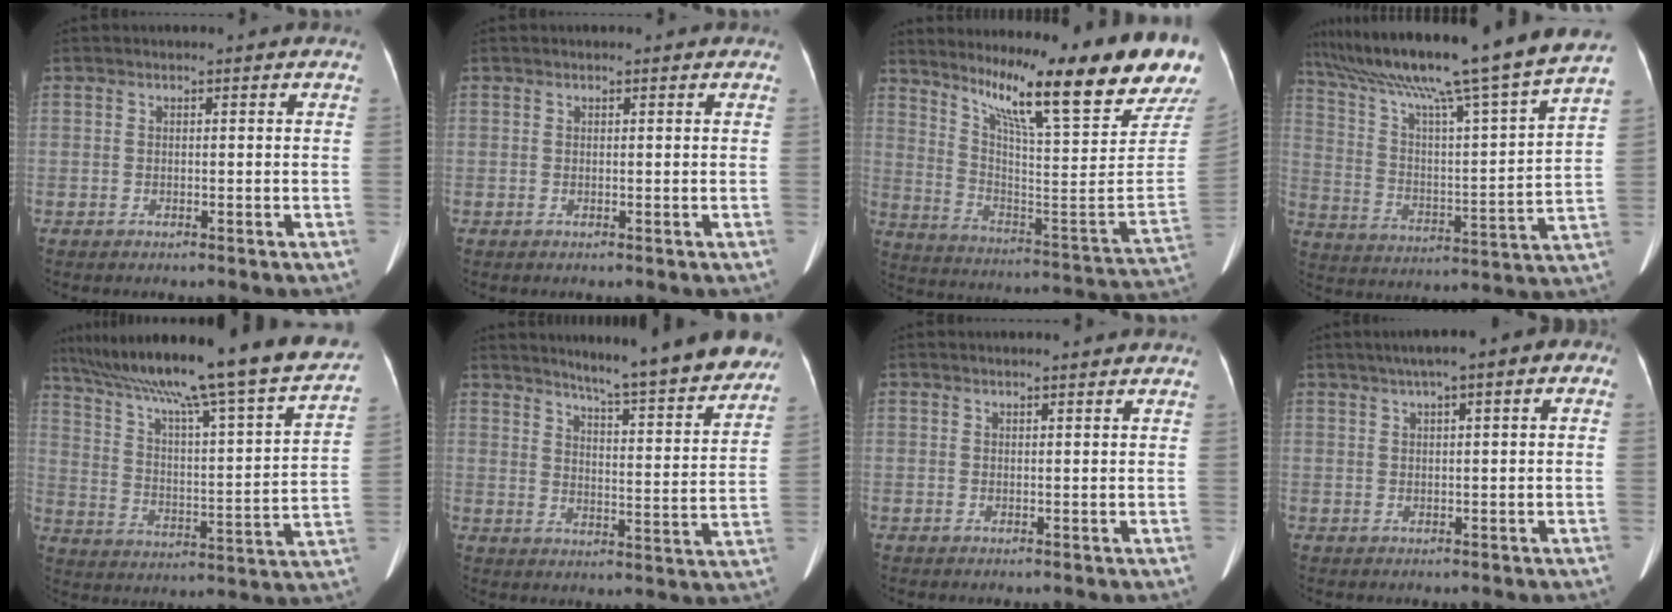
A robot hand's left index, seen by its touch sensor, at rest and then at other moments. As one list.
[{"total": 0.0}, {"total": 24.8, "force": [18.9, 0.1, 16.0], "torque": [-0.255, -0.069, 0.271]}, {"total": 26.6, "force": [22.1, -1.6, 14.8], "torque": [-0.250, -0.028, 0.326]}, {"total": 30.1, "force": [25.7, 0.9, 15.6], "torque": [-0.259, -0.043, 0.354]}, {"total": 17.4, "force": [15.6, 0.8, 7.8], "torque": [-0.099, -0.034, 0.195]}, {"total": 1.2, "force": [1.1, 0.2, 0.5], "torque": [-0.010, 0.018, 0.015]}, {"total": 6.1, "force": [2.5, 1.5, 5.3], "torque": [-0.077, 0.035, 0.028]}]